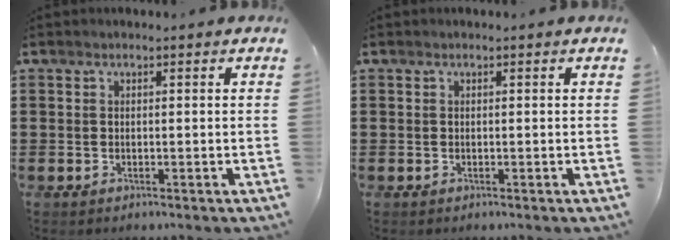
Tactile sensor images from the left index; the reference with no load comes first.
{"total": 0.0}